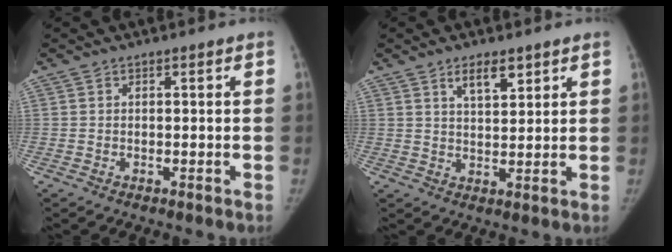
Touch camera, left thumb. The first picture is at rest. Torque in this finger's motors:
{"motor_torque": [-0.03, 0.07, 0.02, 0.05, 0.01]}